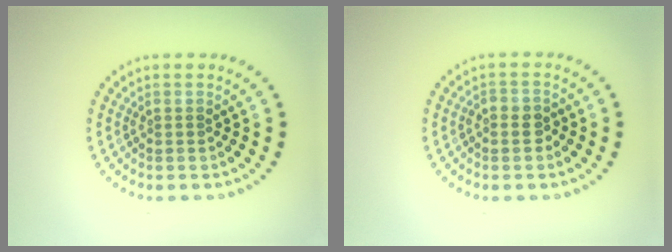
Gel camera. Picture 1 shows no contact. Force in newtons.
{"total": 1.3, "press": 1.3, "slide": 0.4}